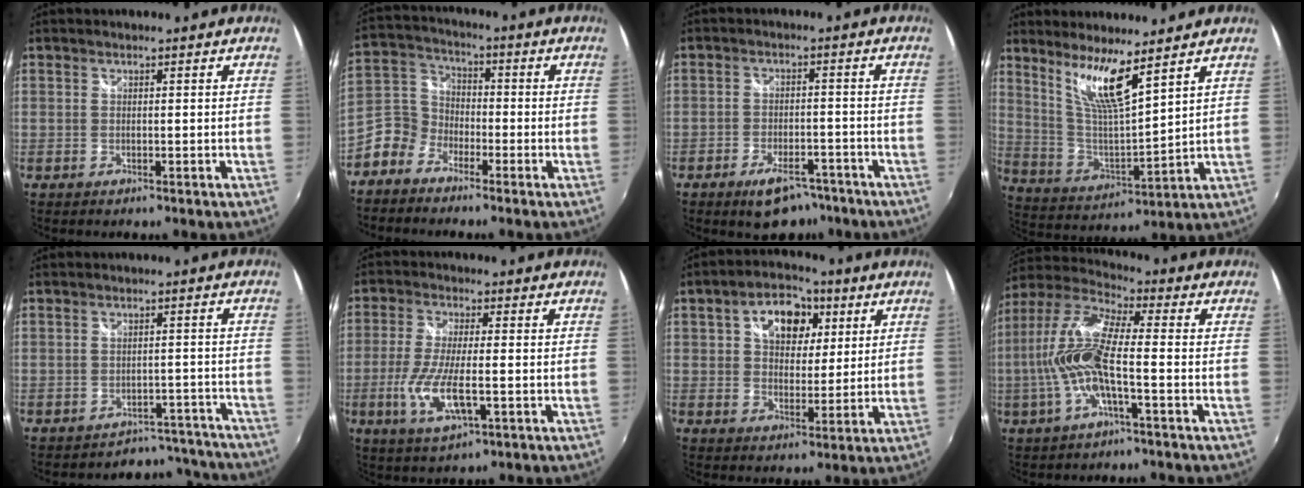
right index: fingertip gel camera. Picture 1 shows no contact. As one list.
[{"total": 7.4, "force": [-4.9, 5.2, 1.6], "torque": [-0.038, 0.028, -0.117]}, {"total": 8.6, "force": [-6.2, 4.1, 4.3], "torque": [-0.092, 0.004, -0.088]}, {"total": 10.7, "force": [7.5, 0.8, 7.6], "torque": [-0.135, -0.010, 0.153]}, {"total": 9.2, "force": [-8.5, 3.5, -0.7], "torque": [0.025, 0.045, -0.099]}, {"total": 10.3, "force": [-3.0, 2.8, 9.4], "torque": [-0.196, -0.016, -0.057]}, {"total": 11.5, "force": [4.1, 7.8, 7.4], "torque": [-0.131, 0.030, 0.068]}, {"total": 13.3, "force": [-2.3, 2.4, 12.9], "torque": [-0.257, 0.000, -0.047]}]